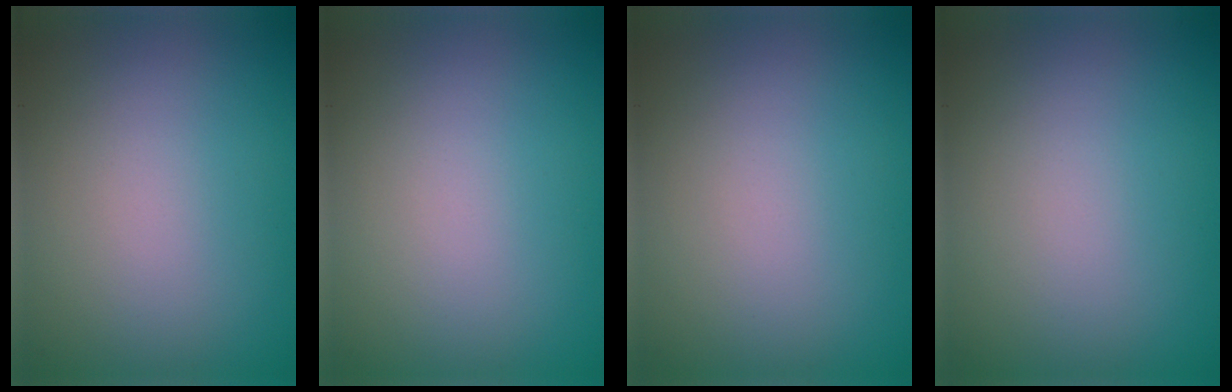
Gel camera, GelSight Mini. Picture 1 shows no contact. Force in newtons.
{"total": 0.0}
{"total": 0.0}
{"total": 0.0}